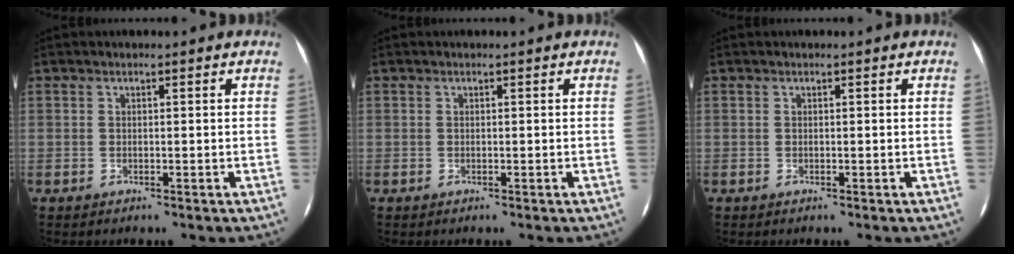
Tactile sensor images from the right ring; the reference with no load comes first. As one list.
[{"total": 0.0}, {"total": 0.0}]